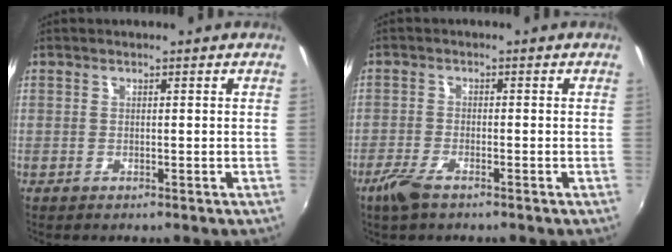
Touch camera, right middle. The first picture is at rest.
{"total": 4.2, "force": [-3.0, 1.1, 2.7], "torque": [-0.073, -0.008, -0.061]}